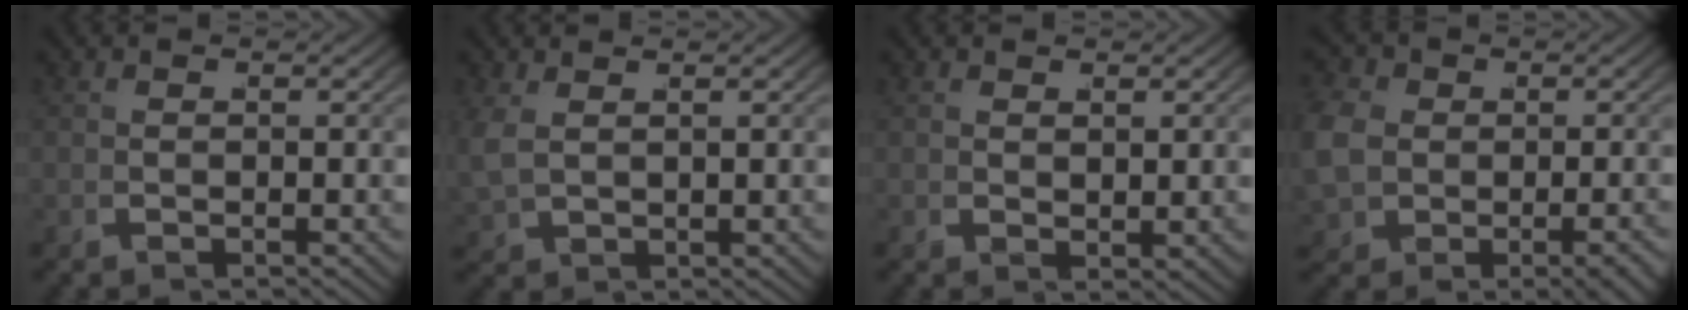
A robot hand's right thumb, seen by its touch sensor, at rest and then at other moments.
{"total": 2.4, "force": [1.4, 1.4, 1.3], "torque": [-0.036, 0.001, 0.033]}
{"total": 1.5, "force": [1.3, 0.4, 0.5], "torque": [-0.004, 0.002, 0.029]}
{"total": 5.7, "force": [-0.3, 4.7, 3.2], "torque": [-0.082, -0.019, 0.002]}